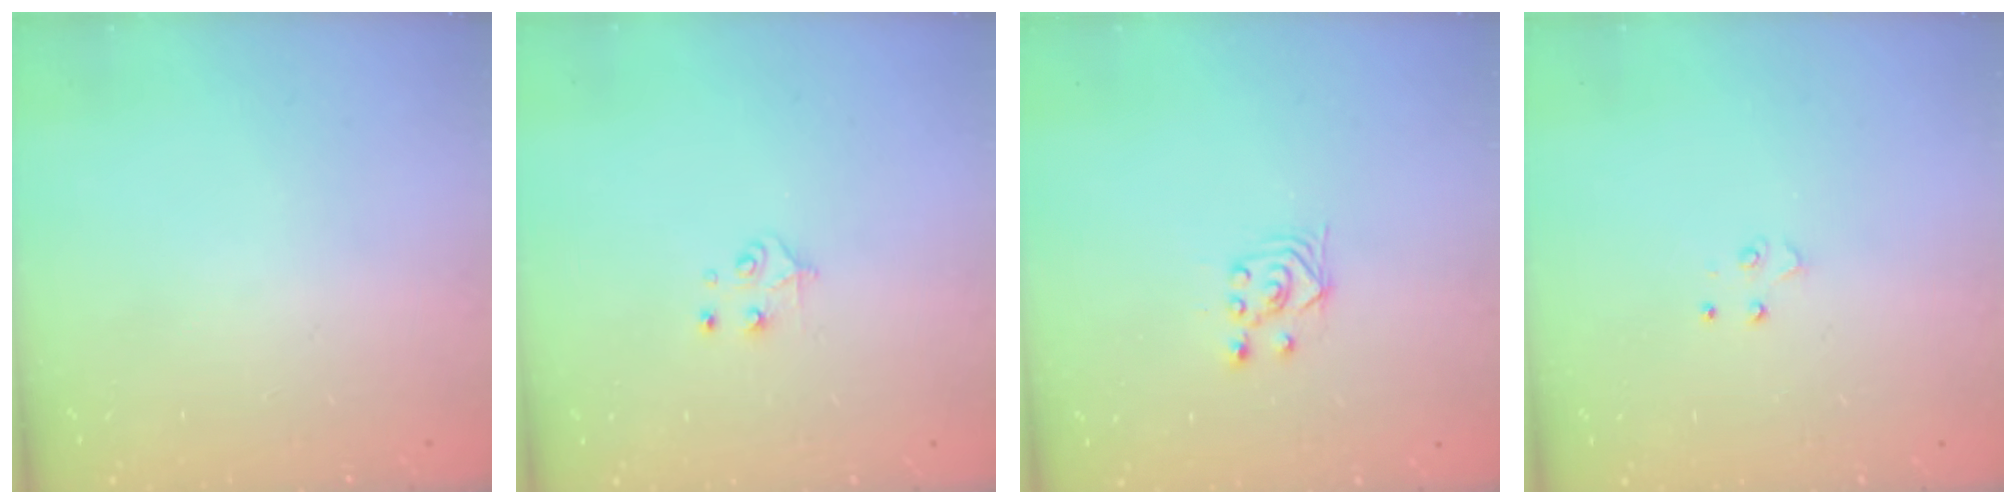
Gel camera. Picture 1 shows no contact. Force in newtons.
{"total": 4.4, "press": 4.4, "slide": 0.4}
{"total": 2.5, "press": 2.2, "slide": 1.2}
{"total": 3.5, "press": 3.5, "slide": 0.3}